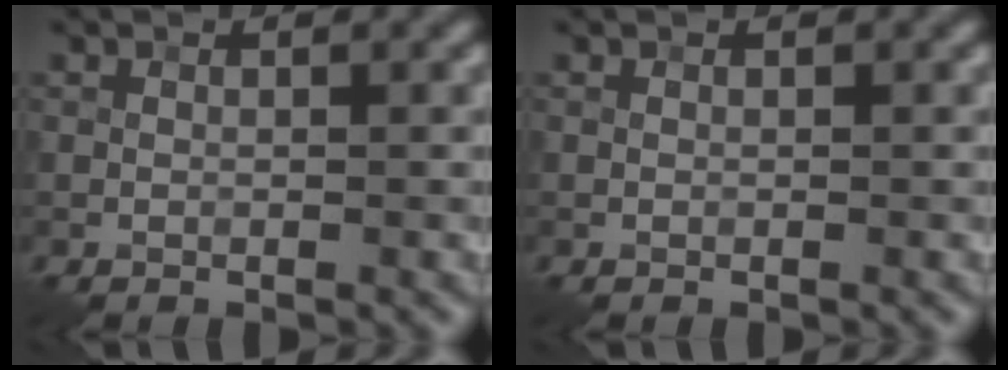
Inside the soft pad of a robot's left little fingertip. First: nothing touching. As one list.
[{"total": 0.0}]